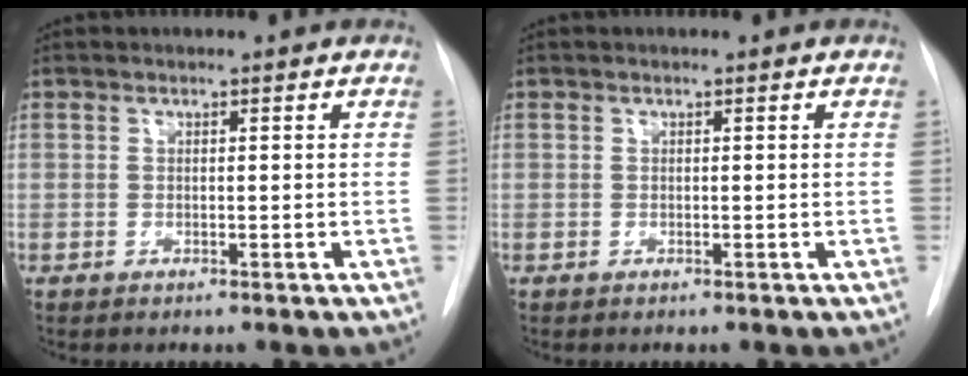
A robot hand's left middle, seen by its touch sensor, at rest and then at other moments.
{"total": 0.0}